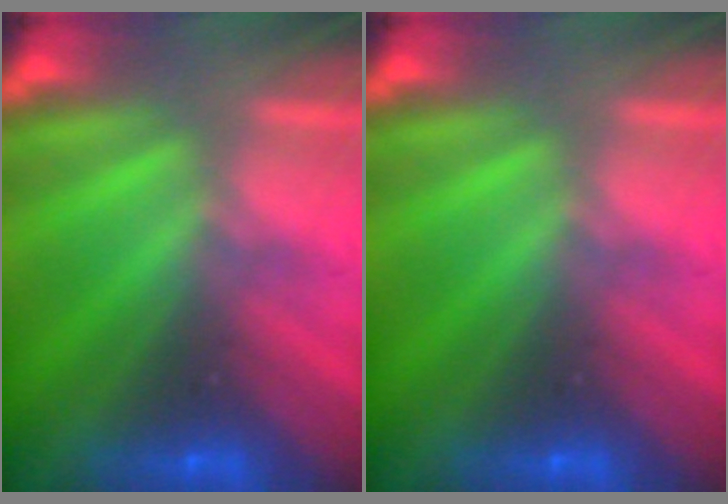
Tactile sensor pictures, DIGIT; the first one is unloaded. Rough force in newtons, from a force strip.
{"total": 0.0}